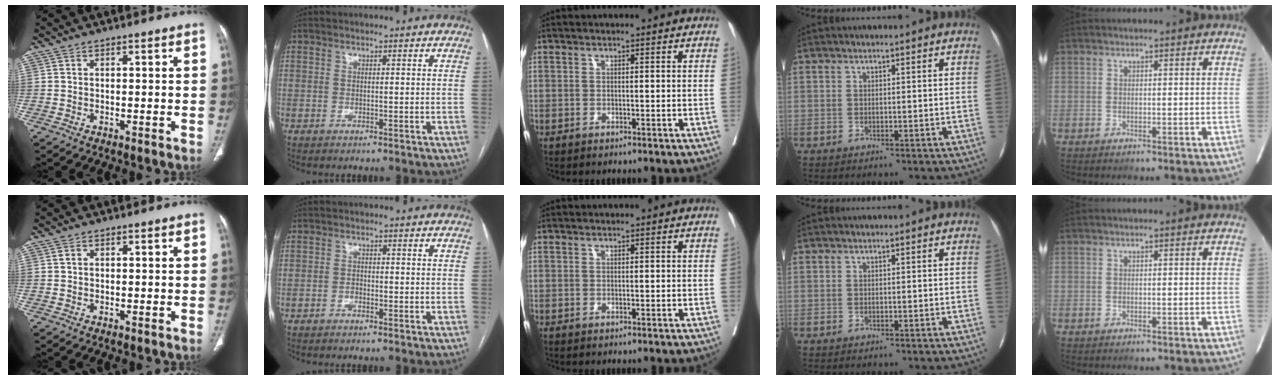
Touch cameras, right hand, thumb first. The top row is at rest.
{"thumb": {"total": 0.9, "force": [0.2, 0.6, 0.5], "torque": [-0.011, -0.001, 0.004]}, "index": {"total": 1.0, "force": [-0.7, 0.4, 0.5], "torque": [-0.009, 0.002, -0.013]}}